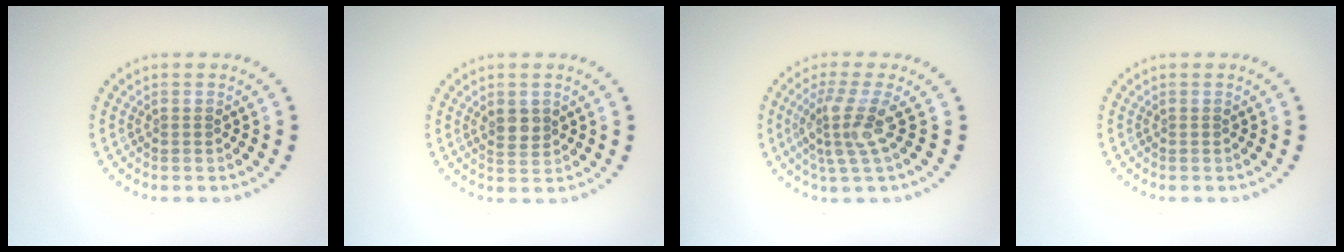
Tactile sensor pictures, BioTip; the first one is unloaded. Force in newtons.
{"total": 1.8, "press": 1.6, "slide": 0.6}
{"total": 3.5, "press": 2.6, "slide": 2.3}
{"total": 0.0}